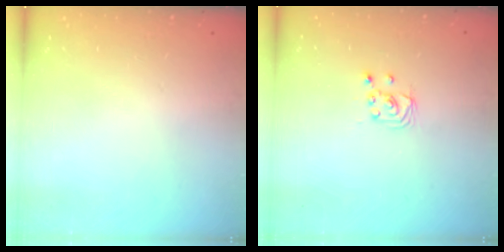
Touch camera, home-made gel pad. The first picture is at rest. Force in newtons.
{"total": 2.4, "press": 2.4, "slide": 0.2}